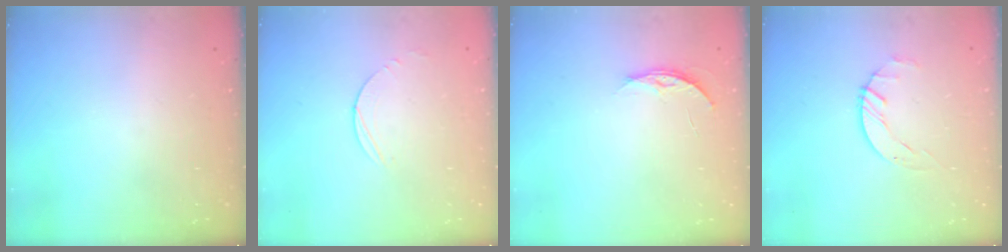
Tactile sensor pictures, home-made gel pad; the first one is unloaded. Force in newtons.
{"total": 3.1, "press": 3.1, "slide": 0.3}
{"total": 3.8, "press": 3.8, "slide": 0.4}
{"total": 1.8, "press": 1.8, "slide": 0.3}